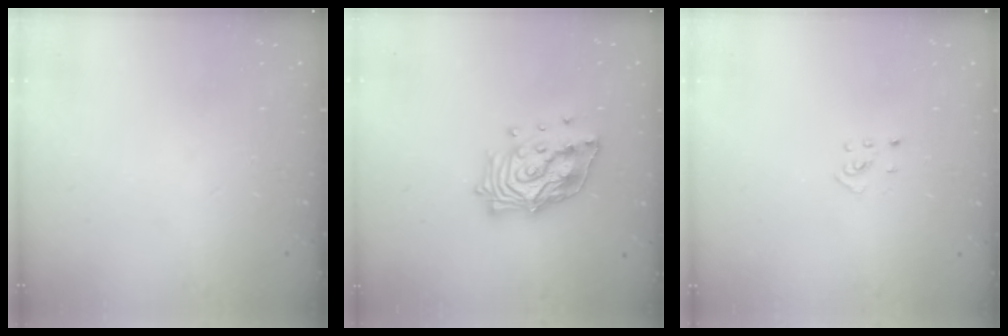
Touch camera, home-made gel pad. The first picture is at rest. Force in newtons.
{"total": 14.6, "press": 14.5, "slide": 1.8}
{"total": 2.7, "press": 2.6, "slide": 0.6}